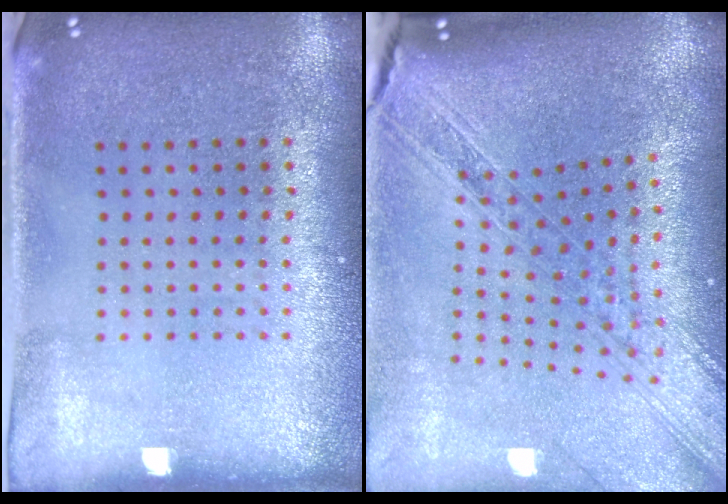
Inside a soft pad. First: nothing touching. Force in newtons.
{"total": 2.5, "press": 2.1, "slide": 1.3}